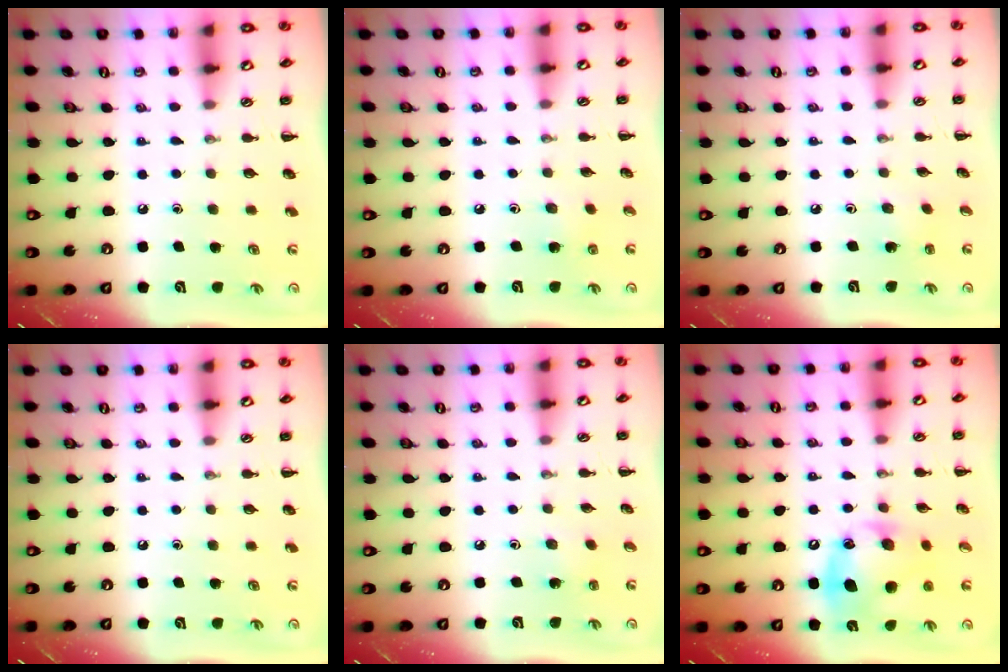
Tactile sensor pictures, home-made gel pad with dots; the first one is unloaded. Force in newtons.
{"total": 2.7, "press": 2.5, "slide": 0.8}
{"total": 2.1, "press": 2.0, "slide": 0.8}
{"total": 0.0}
{"total": 2.1, "press": 2.0, "slide": 0.8}
{"total": 14.2, "press": 14.2, "slide": 0.9}